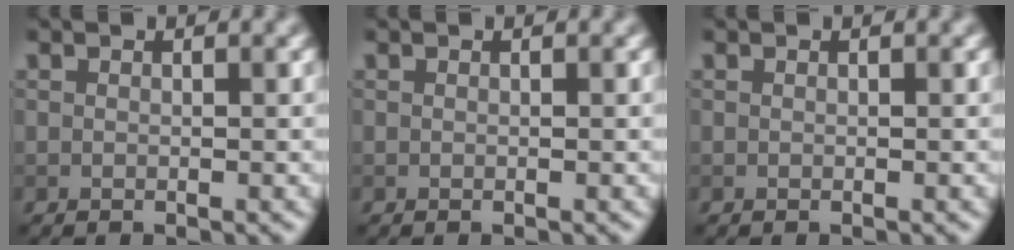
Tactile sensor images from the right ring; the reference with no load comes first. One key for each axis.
{"total": 0.0}
{"total": 0.0}